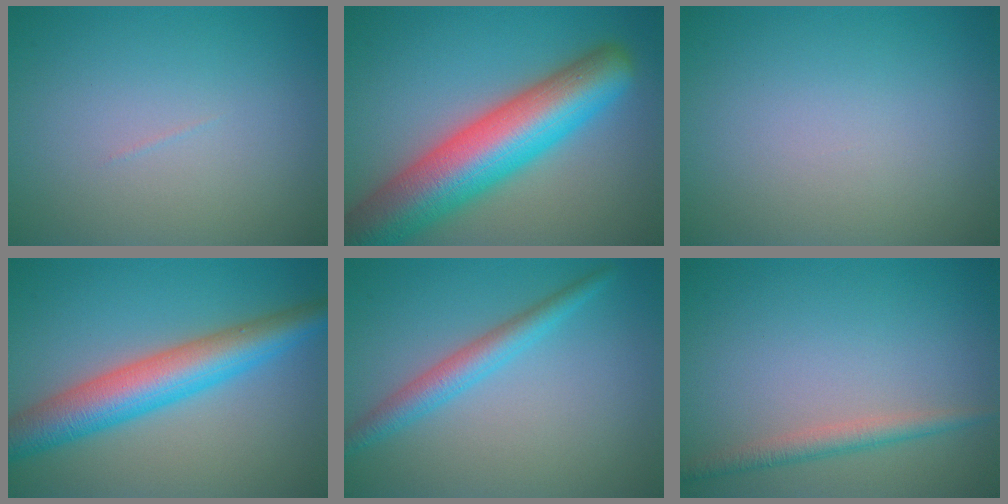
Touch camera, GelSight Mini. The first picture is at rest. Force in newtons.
{"total": 11.8, "press": 11.8, "slide": 0.6}
{"total": 0.0}
{"total": 7.3, "press": 7.3, "slide": 0.2}
{"total": 2.9, "press": 2.9, "slide": 0.1}
{"total": 2.1, "press": 2.1, "slide": 0.0}